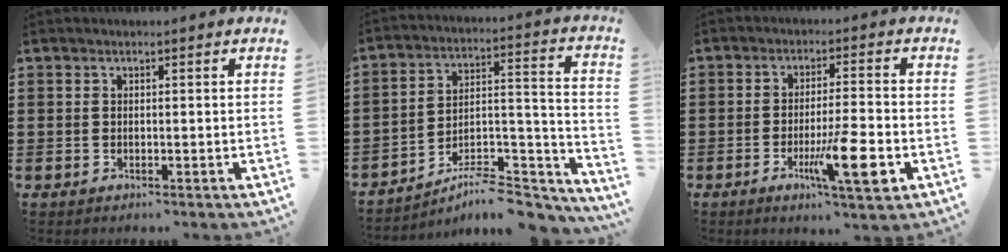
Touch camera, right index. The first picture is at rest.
{"total": 7.3, "force": [-6.1, 1.7, 3.7], "torque": [-0.052, 0.002, -0.115]}
{"total": 10.0, "force": [-3.6, 1.4, 9.2], "torque": [-0.169, -0.013, -0.062]}